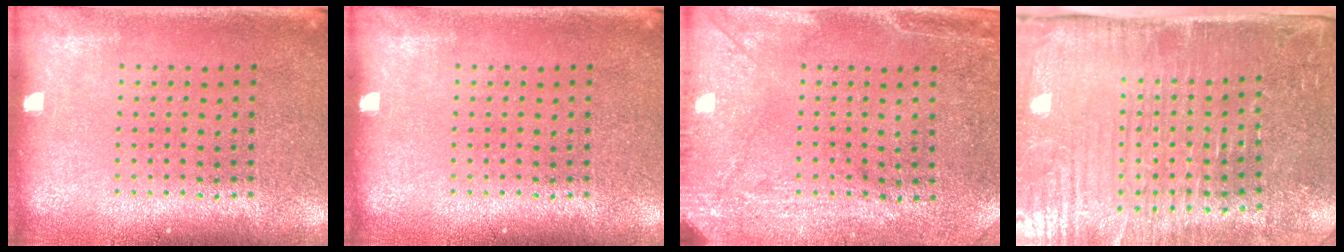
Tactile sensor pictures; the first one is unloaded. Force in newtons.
{"total": 0.0}
{"total": 2.9, "press": 2.3, "slide": 1.8}
{"total": 5.0, "press": 4.3, "slide": 2.5}